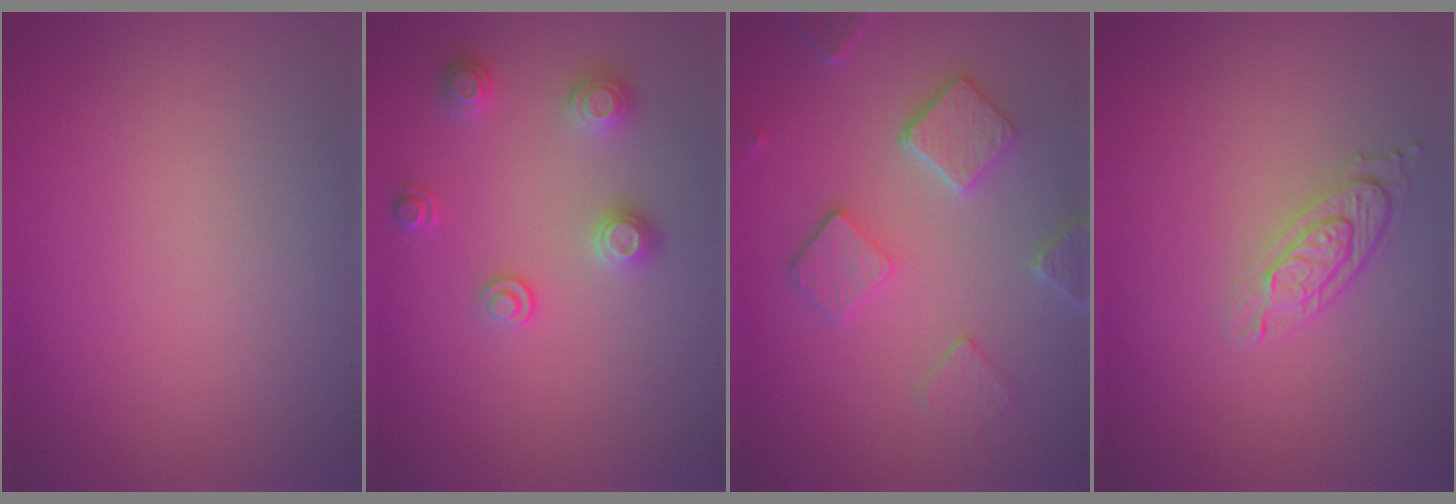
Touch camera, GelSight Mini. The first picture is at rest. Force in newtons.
{"total": 2.5, "press": 2.5, "slide": 0.3}
{"total": 4.9, "press": 3.8, "slide": 3.1}
{"total": 3.0, "press": 2.2, "slide": 2.1}